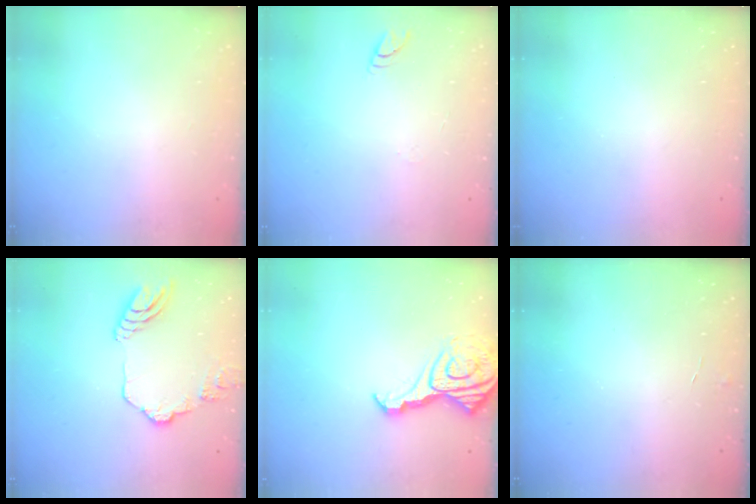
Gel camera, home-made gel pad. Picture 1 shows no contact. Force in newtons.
{"total": 5.1, "press": 5.0, "slide": 0.5}
{"total": 0.0}
{"total": 12.2, "press": 12.2, "slide": 1.1}
{"total": 12.8, "press": 12.8, "slide": 1.0}
{"total": 2.9, "press": 2.9, "slide": 0.3}